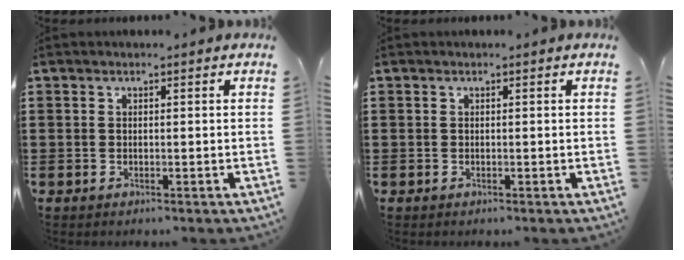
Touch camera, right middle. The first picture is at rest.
{"total": 0.0}